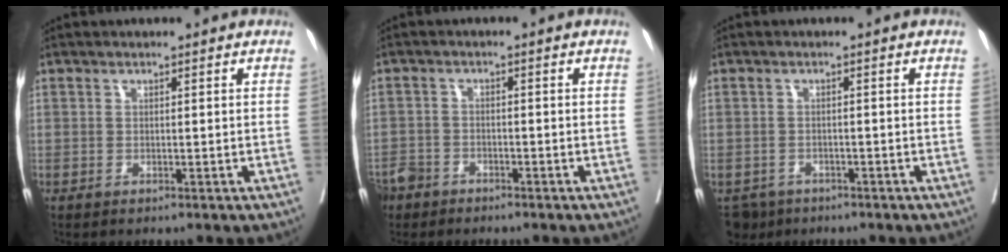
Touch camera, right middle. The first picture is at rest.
{"total": 4.8, "force": [-3.8, 2.7, 0.9], "torque": [-0.019, -0.001, -0.074]}
{"total": 4.4, "force": [-3.3, 2.9, 0.4], "torque": [0.001, 0.001, -0.052]}